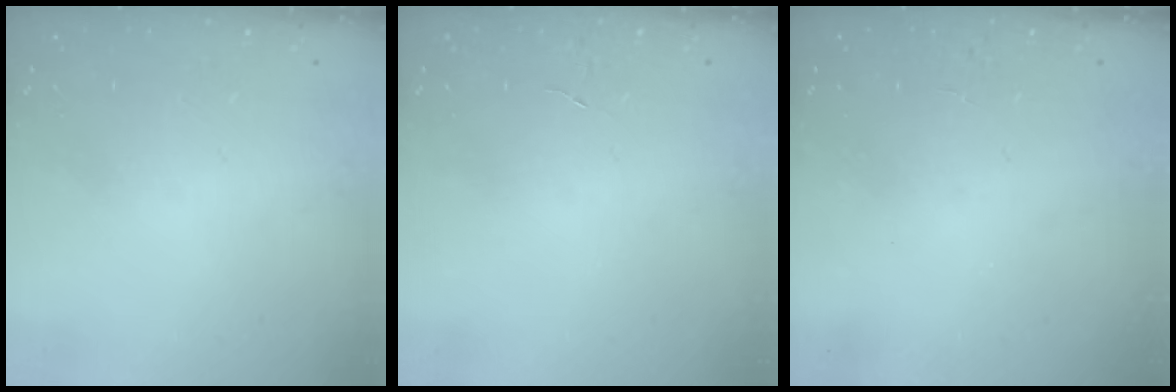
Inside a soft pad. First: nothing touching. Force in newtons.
{"total": 3.8, "press": 3.8, "slide": 0.3}
{"total": 1.7, "press": 1.7, "slide": 0.1}